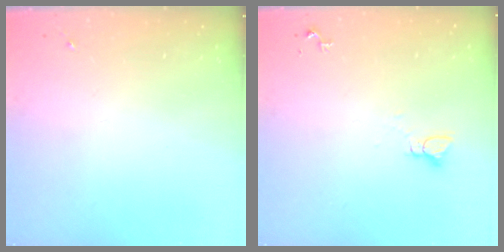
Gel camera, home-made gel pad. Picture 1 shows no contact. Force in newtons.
{"total": 2.2, "press": 2.2, "slide": 0.1}